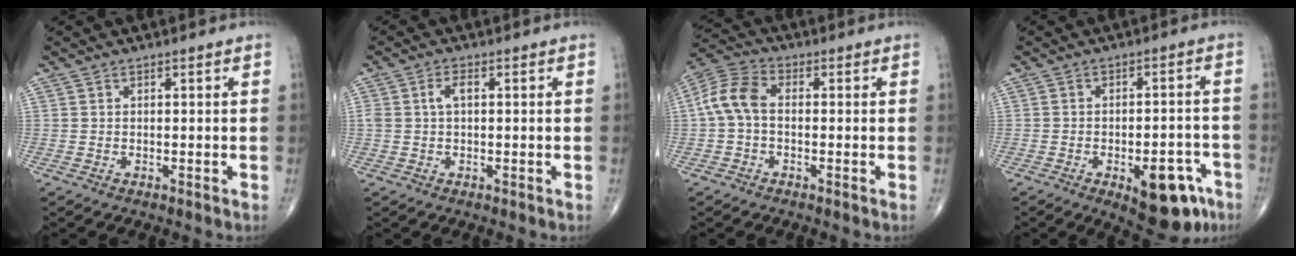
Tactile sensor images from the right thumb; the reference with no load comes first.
{"total": 2.7, "force": [0.4, 1.4, 2.3], "torque": [-0.051, 0.010, 0.008]}
{"total": 7.6, "force": [-0.3, 4.7, 5.9], "torque": [-0.126, 0.024, -0.017]}
{"total": 12.2, "force": [-6.0, 5.3, 9.2], "torque": [-0.089, 0.030, -0.070]}